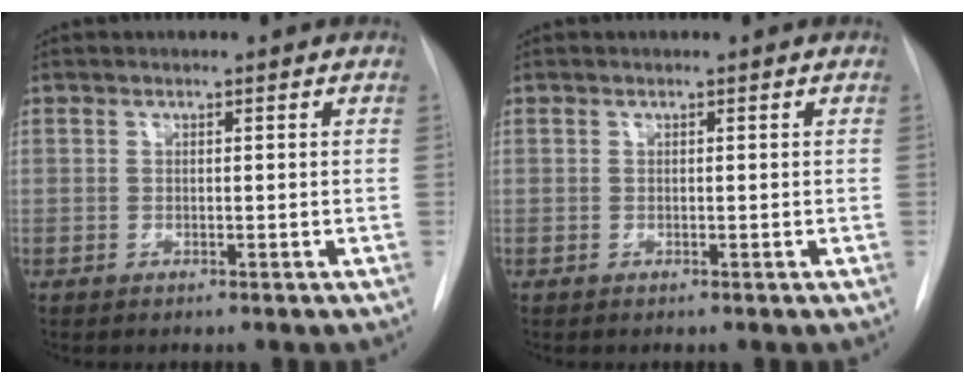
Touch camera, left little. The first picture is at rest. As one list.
[{"total": 0.0}]